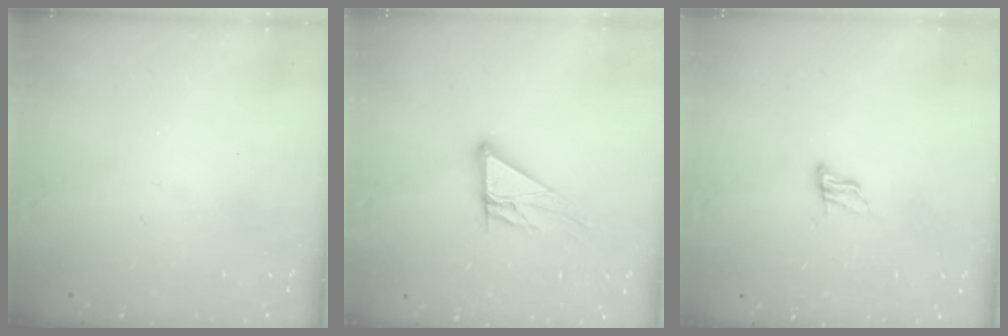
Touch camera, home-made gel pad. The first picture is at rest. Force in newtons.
{"total": 10.6, "press": 10.6, "slide": 0.8}
{"total": 7.5, "press": 7.2, "slide": 1.8}